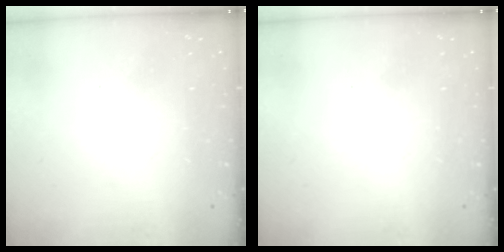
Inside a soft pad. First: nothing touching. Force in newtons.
{"total": 1.6, "press": 1.5, "slide": 0.1}